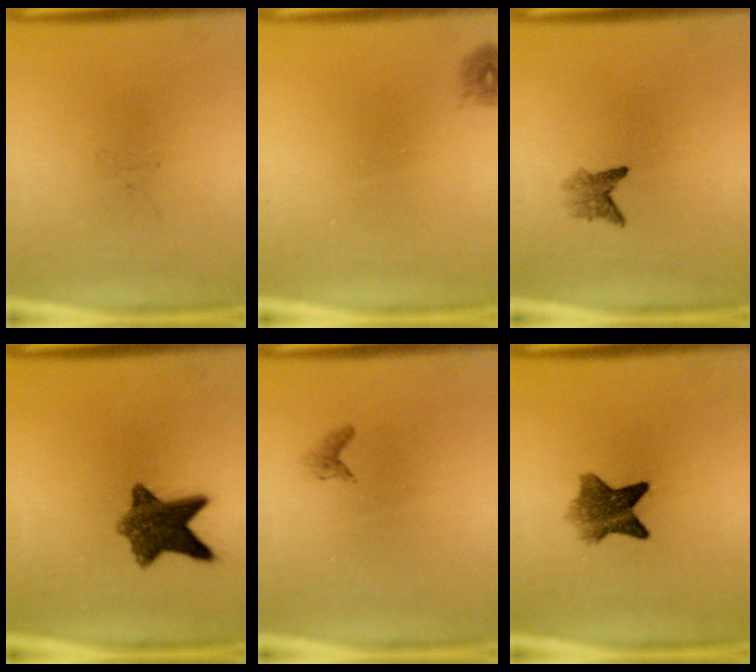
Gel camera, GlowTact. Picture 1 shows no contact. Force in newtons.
{"total": 0.9}
{"total": 2.0}
{"total": 8.8}
{"total": 0.7}
{"total": 6.5}